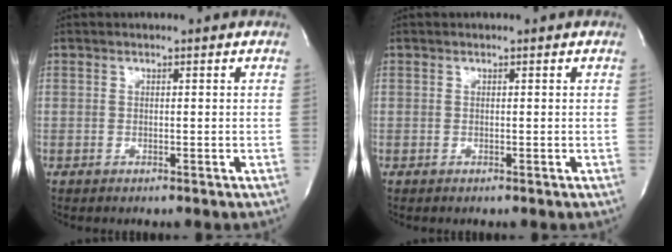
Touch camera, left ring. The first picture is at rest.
{"total": 0.0}